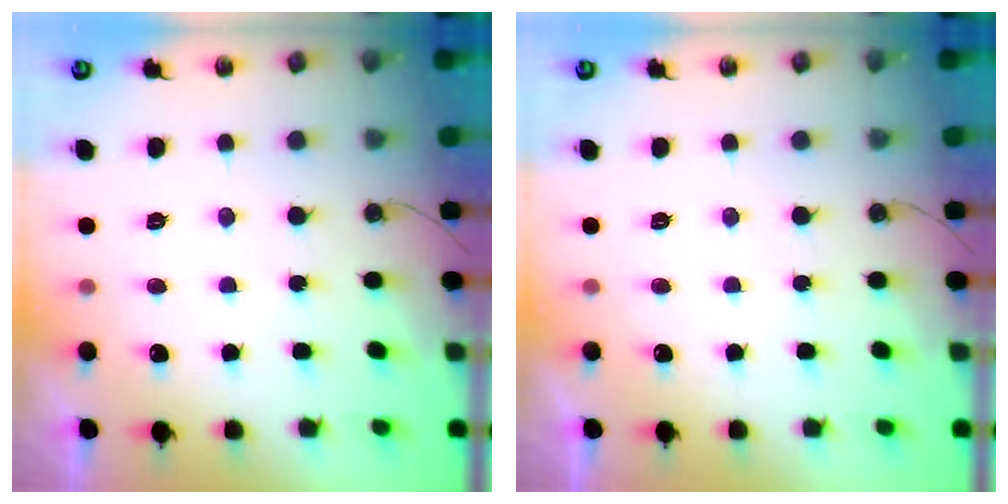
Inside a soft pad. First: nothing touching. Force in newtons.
{"total": 0.0}